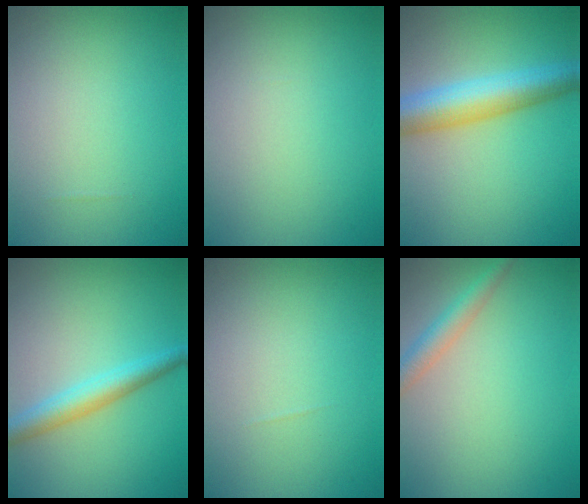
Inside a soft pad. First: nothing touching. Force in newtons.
{"total": 0.0}
{"total": 6.4, "press": 6.4, "slide": 0.2}
{"total": 3.3, "press": 3.3, "slide": 0.2}
{"total": 0.0}
{"total": 2.3, "press": 2.3, "slide": 0.1}